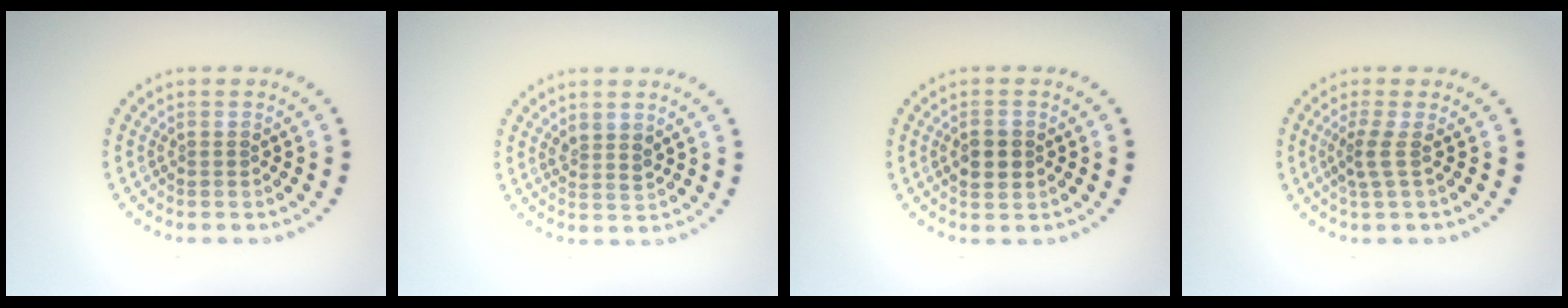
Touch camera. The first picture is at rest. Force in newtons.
{"total": 1.5, "press": 1.3, "slide": 0.8}
{"total": 2.5, "press": 2.4, "slide": 0.2}
{"total": 2.0, "press": 1.3, "slide": 1.4}